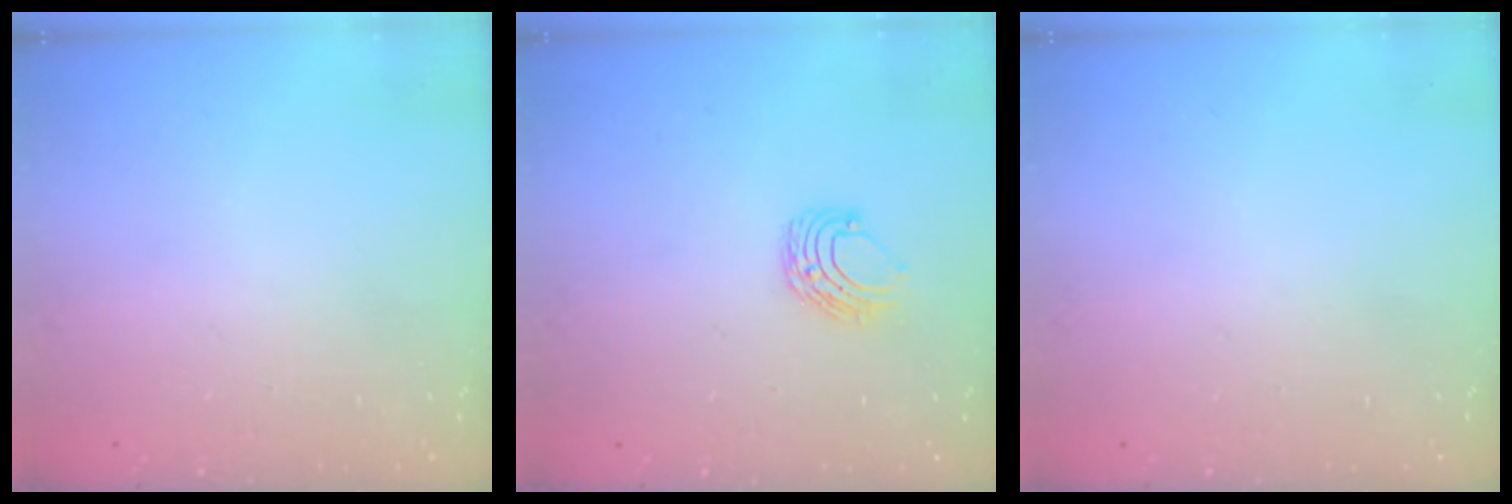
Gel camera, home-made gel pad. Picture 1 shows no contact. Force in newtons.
{"total": 6.3, "press": 6.2, "slide": 0.6}
{"total": 0.0}